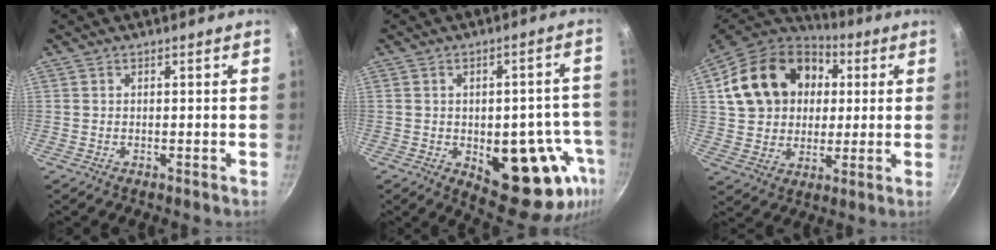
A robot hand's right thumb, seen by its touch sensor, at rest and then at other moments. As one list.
[{"total": 17.3, "force": [-5.1, 8.8, 14.0], "torque": [-0.111, 0.004, -0.057]}, {"total": 21.7, "force": [5.2, 17.0, 12.4], "torque": [-0.202, 0.023, 0.092]}]